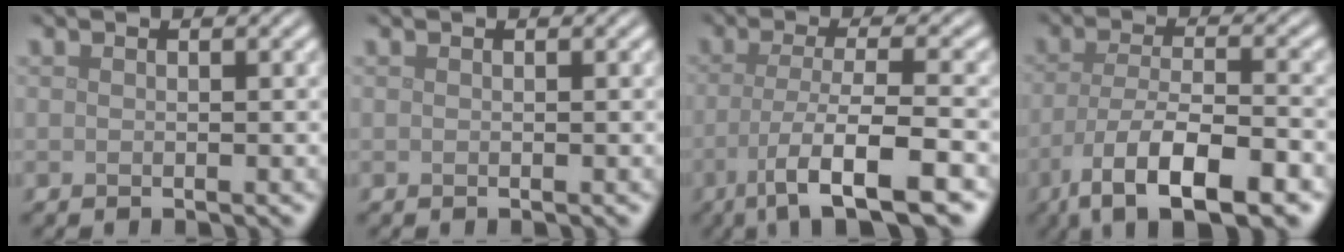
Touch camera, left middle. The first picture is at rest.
{"total": 0.0}
{"total": 7.3, "force": [-3.1, 1.5, 6.4], "torque": [-0.102, -0.007, -0.060]}
{"total": 9.4, "force": [-5.5, 2.9, 7.1], "torque": [-0.124, -0.011, -0.095]}